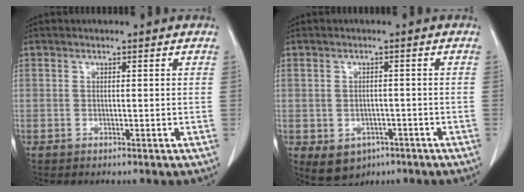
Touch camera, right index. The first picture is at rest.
{"total": 5.7, "force": [-2.8, 4.5, 2.2], "torque": [-0.033, 0.002, -0.030]}